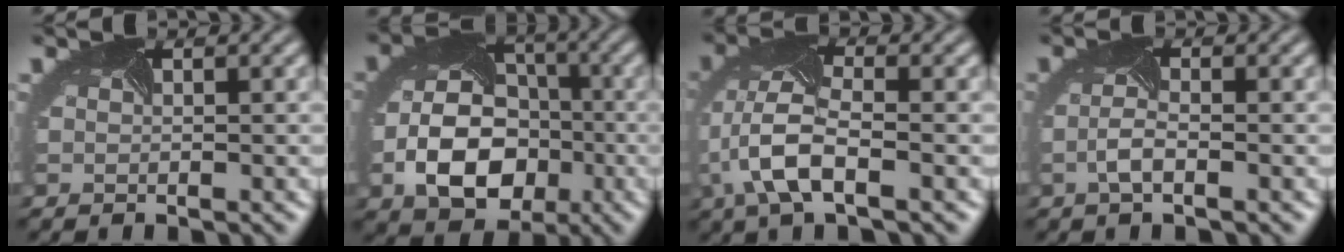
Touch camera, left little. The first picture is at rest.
{"total": 8.5, "force": [-2.5, 6.2, 5.3], "torque": [-0.105, -0.021, -0.037]}
{"total": 6.3, "force": [-1.9, 2.8, 5.2], "torque": [-0.130, 0.002, -0.042]}
{"total": 1.8, "force": [-0.9, 0.4, 1.5], "torque": [-0.041, -0.003, -0.019]}